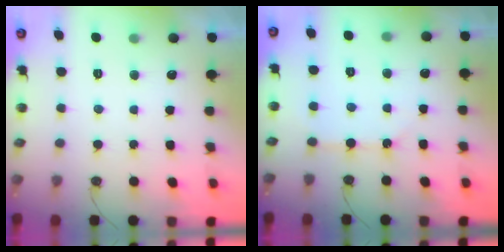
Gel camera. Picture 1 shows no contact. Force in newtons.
{"total": 5.6, "press": 5.5, "slide": 0.5}